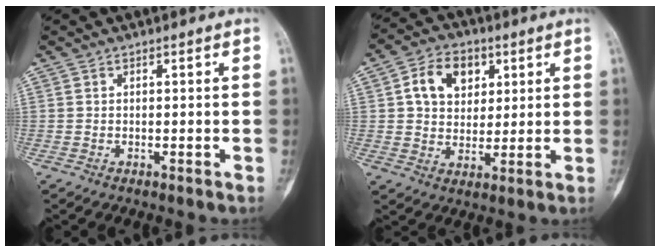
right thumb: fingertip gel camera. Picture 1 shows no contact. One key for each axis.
{"total": 10.0, "fx": 3.2, "fy": 7.5, "fz": 5.8, "tx": -0.058, "ty": -0.005, "tz": 0.052}